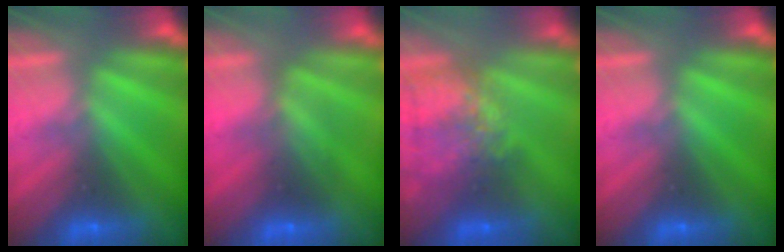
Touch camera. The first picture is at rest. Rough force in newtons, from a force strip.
{"total": 2.6}
{"total": 7.4}
{"total": 0.0}